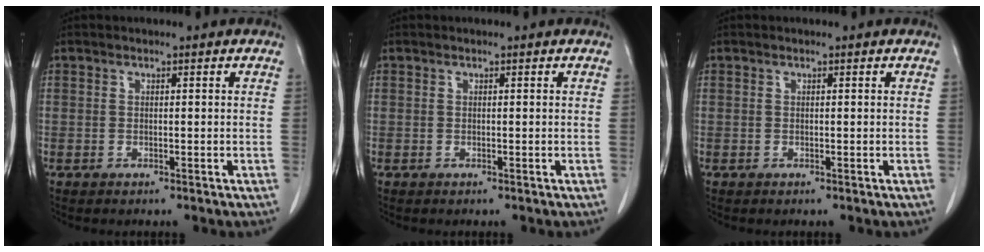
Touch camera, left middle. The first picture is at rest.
{"total": 0.0}
{"total": 0.0}